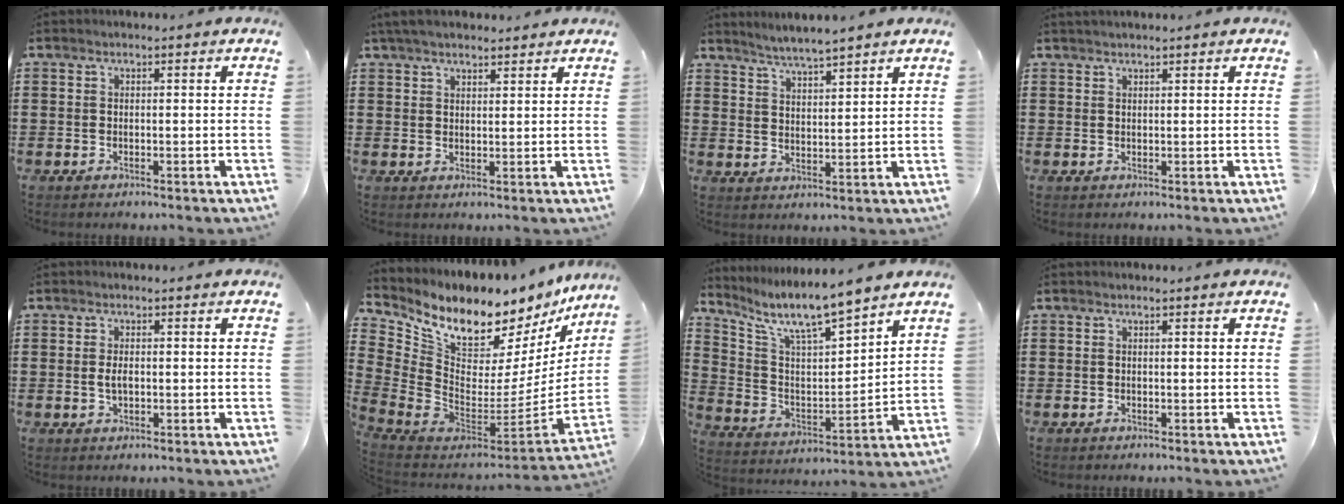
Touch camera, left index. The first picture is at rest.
{"total": 3.9, "force": [3.4, 1.1, 1.5], "torque": [-0.038, 0.001, 0.064]}
{"total": 3.4, "force": [3.3, -0.6, 0.6], "torque": [-0.023, -0.015, 0.058]}
{"total": 1.0, "force": [1.0, 0.1, 0.3], "torque": [-0.006, 0.000, 0.019]}
{"total": 2.2, "force": [-0.1, 1.0, 1.9], "torque": [-0.045, 0.000, -0.005]}
{"total": 8.9, "force": [7.7, 3.3, 3.0], "torque": [-0.085, -0.095, 0.129]}
{"total": 8.2, "force": [7.1, 0.9, 3.9], "torque": [-0.106, -0.044, 0.118]}
{"total": 0.0}